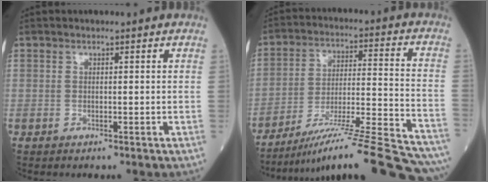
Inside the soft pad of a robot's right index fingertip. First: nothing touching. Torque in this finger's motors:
{"motor_torque": [-0.44, -1.07, 0.43, 0.08]}